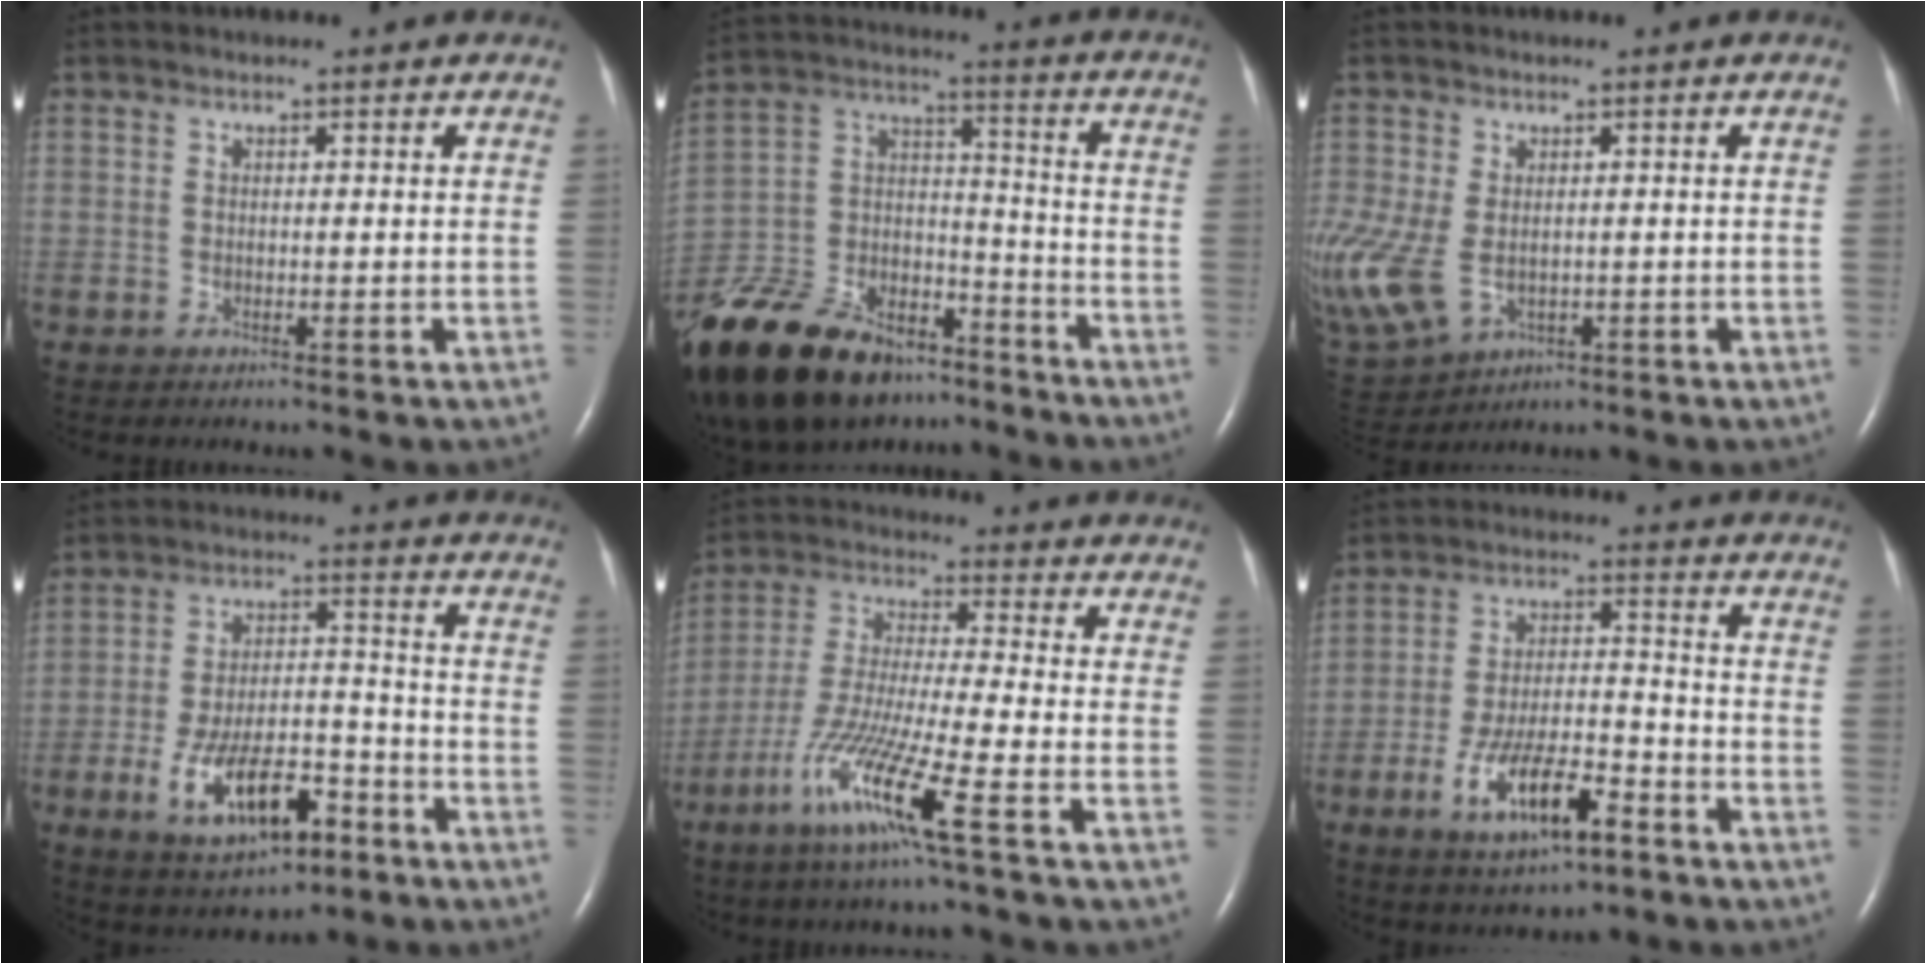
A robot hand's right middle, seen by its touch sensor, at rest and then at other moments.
{"total": 28.4, "force": [-21.1, 12.5, 14.4], "torque": [-0.349, -0.032, -0.358]}
{"total": 21.8, "force": [-5.7, 16.3, 13.4], "torque": [-0.411, -0.021, -0.078]}
{"total": 12.3, "force": [-6.0, 4.8, 9.6], "torque": [-0.175, 0.005, -0.092]}
{"total": 12.7, "force": [-6.4, -1.0, 10.9], "torque": [-0.222, -0.029, -0.128]}
{"total": 11.2, "force": [-5.8, 3.2, 9.0], "torque": [-0.169, 0.000, -0.096]}